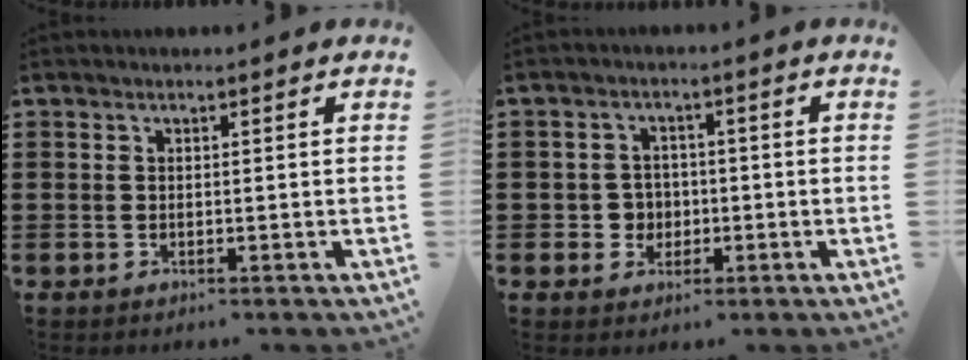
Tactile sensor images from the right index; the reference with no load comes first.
{"total": 3.4, "force": [-0.9, 3.2, 1.0], "torque": [-0.030, 0.005, -0.022]}